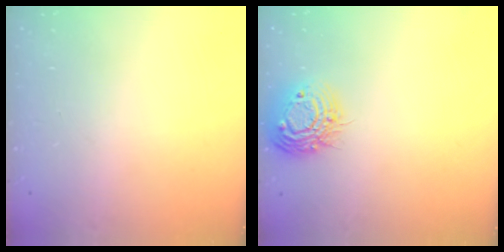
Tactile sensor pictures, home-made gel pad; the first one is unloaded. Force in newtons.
{"total": 12.9, "press": 12.8, "slide": 1.0}